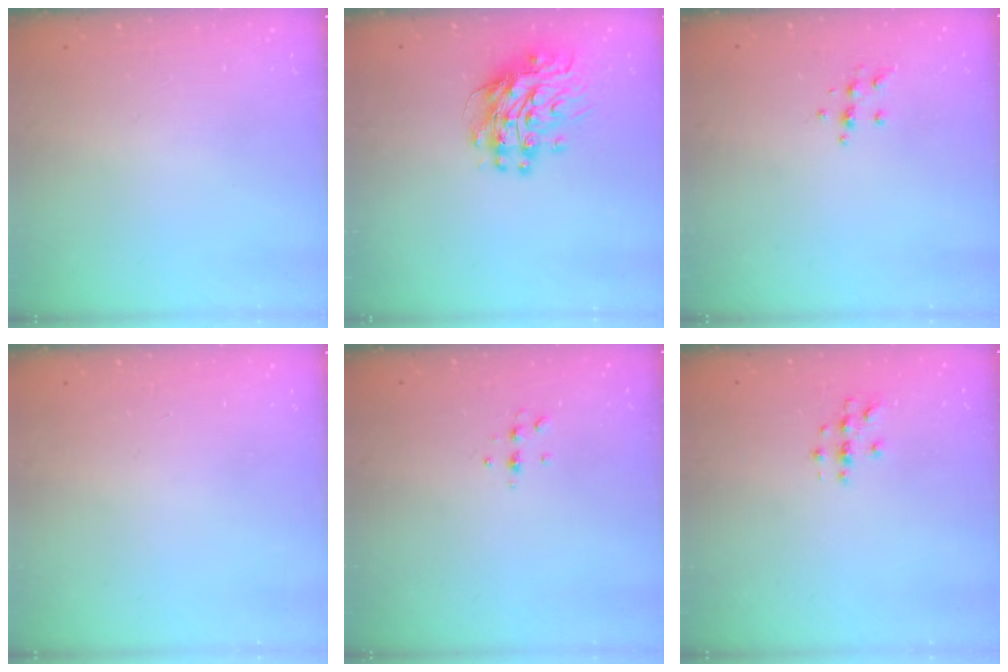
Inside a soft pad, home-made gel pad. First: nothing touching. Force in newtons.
{"total": 12.5, "press": 12.5, "slide": 1.1}
{"total": 6.2, "press": 6.1, "slide": 0.7}
{"total": 0.0}
{"total": 4.7, "press": 4.6, "slide": 1.0}
{"total": 3.0, "press": 3.0, "slide": 0.3}